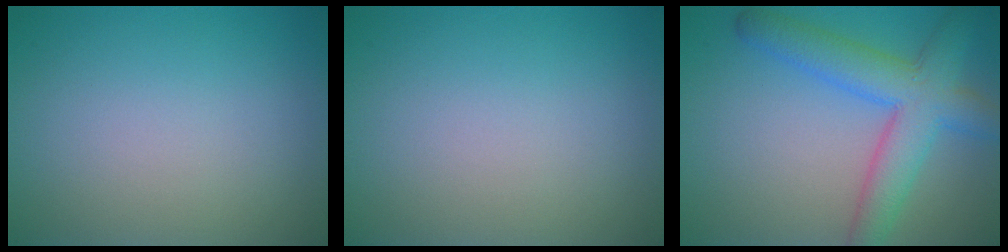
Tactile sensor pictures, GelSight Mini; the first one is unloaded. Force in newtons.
{"total": 0.0}
{"total": 6.5, "press": 6.5, "slide": 0.2}